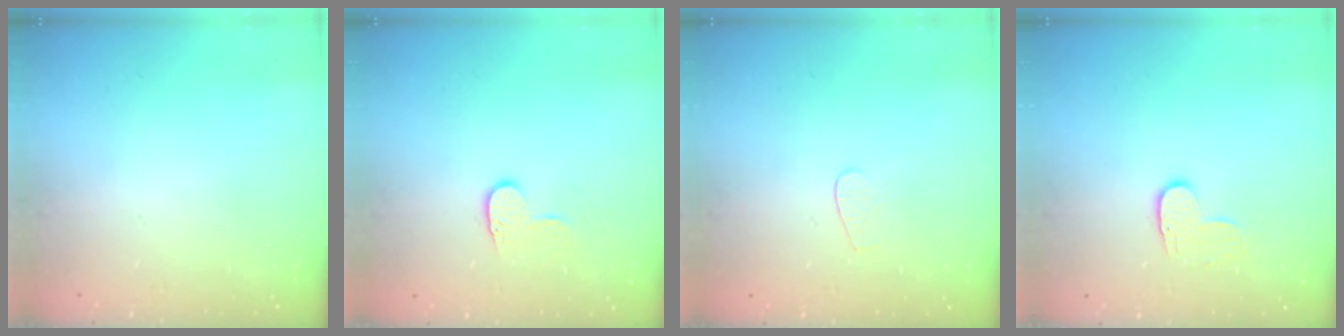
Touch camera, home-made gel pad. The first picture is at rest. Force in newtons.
{"total": 5.8, "press": 5.8, "slide": 0.6}
{"total": 3.5, "press": 3.5, "slide": 0.3}
{"total": 4.1, "press": 4.1, "slide": 0.3}